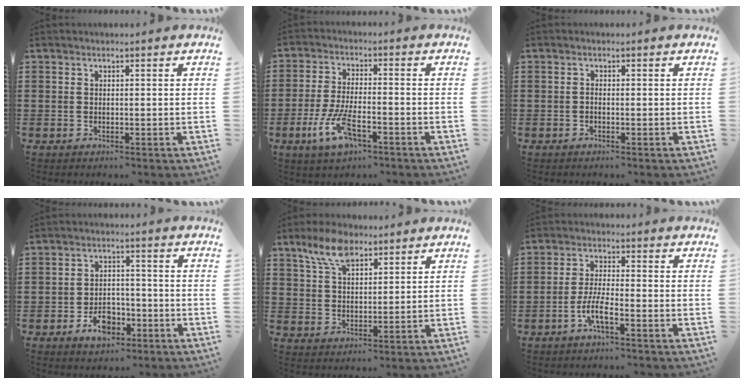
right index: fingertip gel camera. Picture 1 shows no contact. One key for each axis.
{"total": 8.1, "fx": -3.6, "fy": 2.8, "fz": 6.7, "tx": -0.153, "ty": -0.012, "tz": -0.067}
{"total": 0.6, "fx": -0.4, "fy": 0.2, "fz": 0.4, "tx": -0.010, "ty": -0.003, "tz": -0.006}
{"total": 5.3, "fx": -3.0, "fy": 3.3, "fz": 3.0, "tx": -0.039, "ty": 0.003, "tz": -0.059}
{"total": 7.2, "fx": 4.7, "fy": 3.4, "fz": 4.3, "tx": -0.099, "ty": 0.009, "tz": 0.089}
{"total": 4.6, "fx": -2.5, "fy": 0.7, "fz": 3.8, "tx": -0.090, "ty": -0.006, "tz": -0.054}